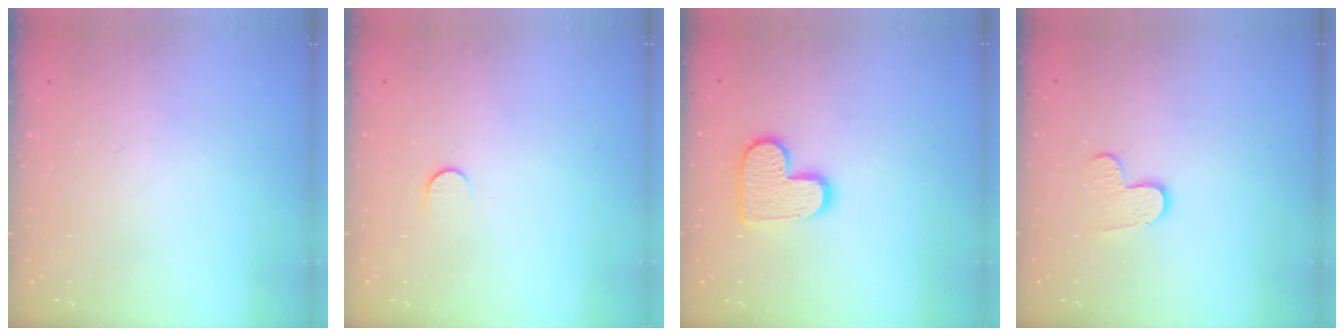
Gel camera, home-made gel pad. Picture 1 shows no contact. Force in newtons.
{"total": 5.2, "press": 5.2, "slide": 0.5}
{"total": 12.0, "press": 12.0, "slide": 0.7}
{"total": 4.8, "press": 4.8, "slide": 0.5}